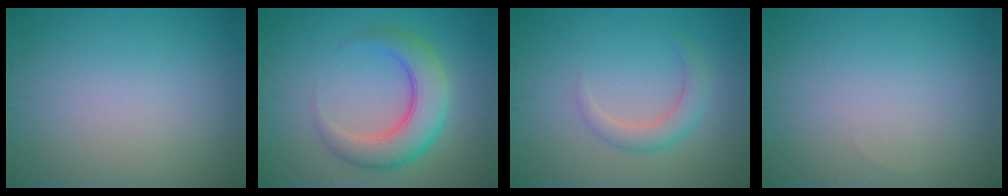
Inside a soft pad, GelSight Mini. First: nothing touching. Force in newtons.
{"total": 5.8, "press": 5.8, "slide": 0.4}
{"total": 2.2, "press": 2.2, "slide": 0.2}
{"total": 0.0}